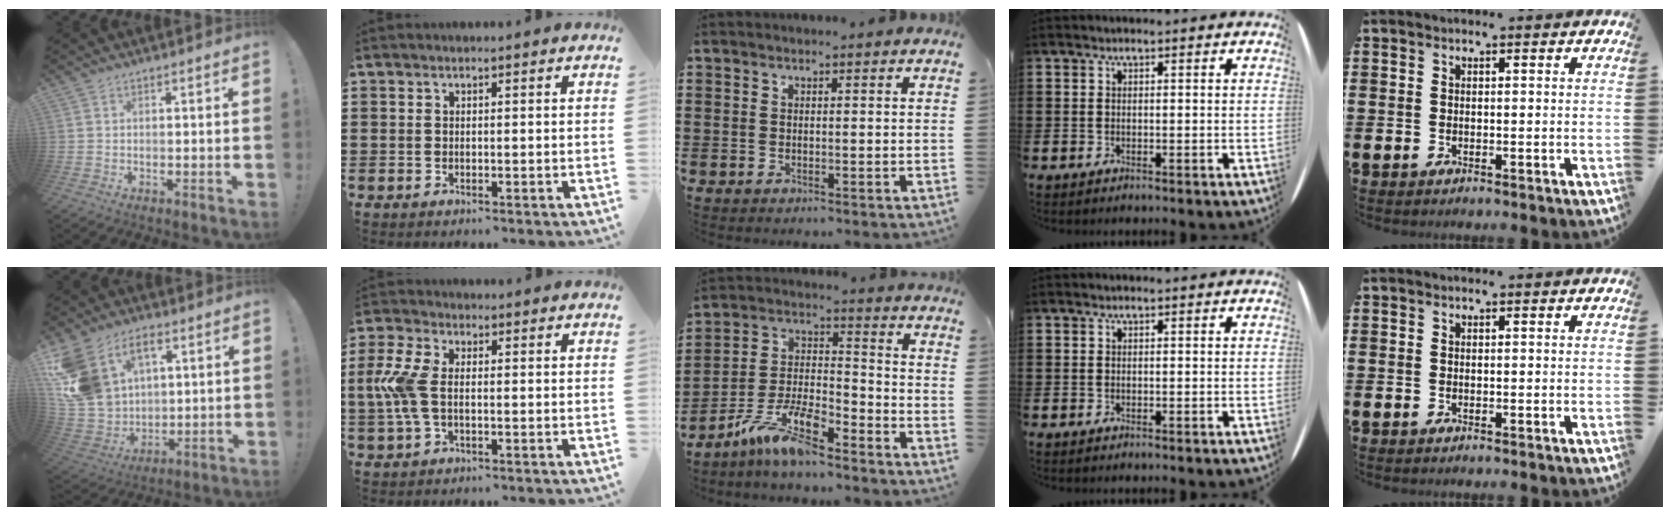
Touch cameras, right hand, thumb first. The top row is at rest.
{"thumb": {"total": 18.0, "force": [8.1, 12.8, 9.8], "torque": [-0.219, -0.038, 0.158]}, "index": {"total": 7.2, "force": [-0.3, 3.6, 6.2], "torque": [-0.163, -0.006, -0.017]}, "middle": {"total": 10.0, "force": [-7.7, 2.3, 5.9], "torque": [-0.124, 0.010, -0.149]}}